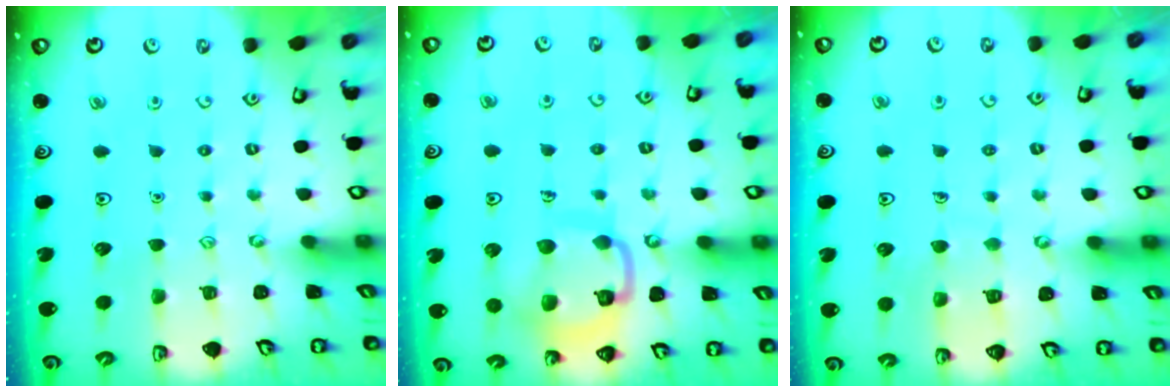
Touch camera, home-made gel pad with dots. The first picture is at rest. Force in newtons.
{"total": 13.4, "press": 13.4, "slide": 1.3}
{"total": 6.7, "press": 6.6, "slide": 0.5}